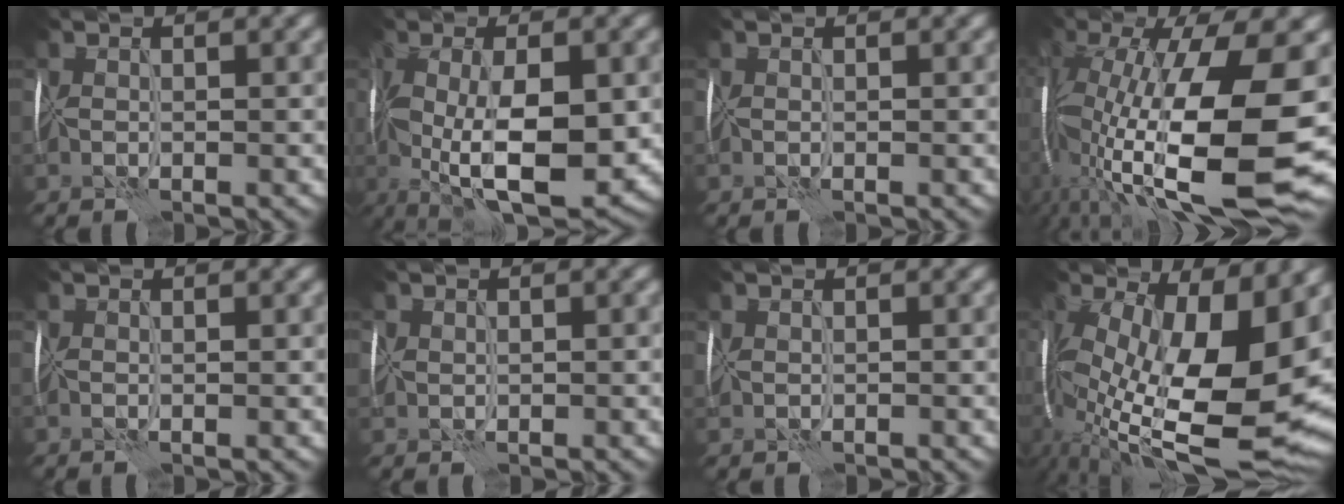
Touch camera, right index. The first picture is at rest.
{"total": 11.3, "force": [-2.0, 4.3, 10.3], "torque": [-0.162, -0.012, -0.027]}
{"total": 0.0}
{"total": 16.5, "force": [-1.4, 5.6, 15.5], "torque": [-0.286, -0.005, -0.019]}
{"total": 0.0}
{"total": 1.7, "force": [0.5, 1.4, 0.9], "torque": [-0.004, 0.004, 0.008]}
{"total": 0.8, "force": [0.2, 0.6, 0.4], "torque": [-0.003, -0.006, 0.004]}
{"total": 17.1, "force": [-0.7, 8.2, 15.0], "torque": [-0.255, -0.037, -0.003]}